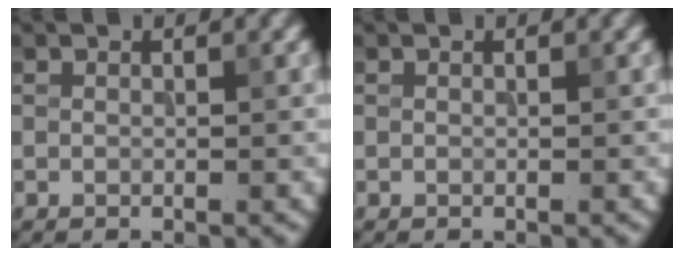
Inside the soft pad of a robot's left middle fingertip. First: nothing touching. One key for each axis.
{"total": 0.0}